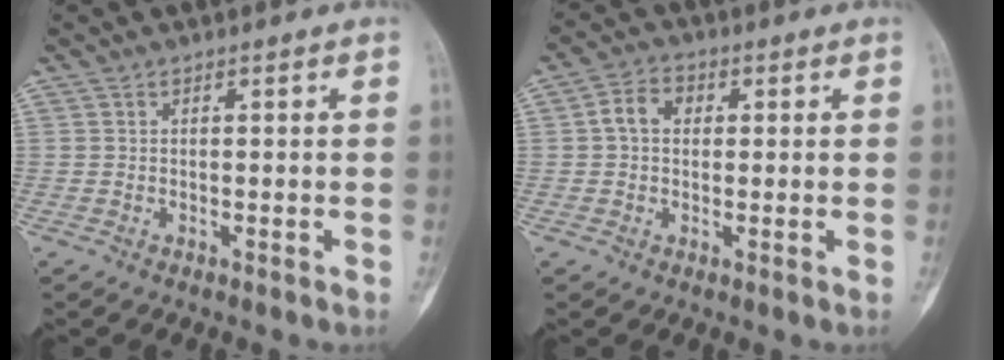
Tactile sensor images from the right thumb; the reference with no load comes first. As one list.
[{"total": 4.8, "force": [0.6, 3.6, 3.0], "torque": [-0.046, 0.015, 0.004]}]